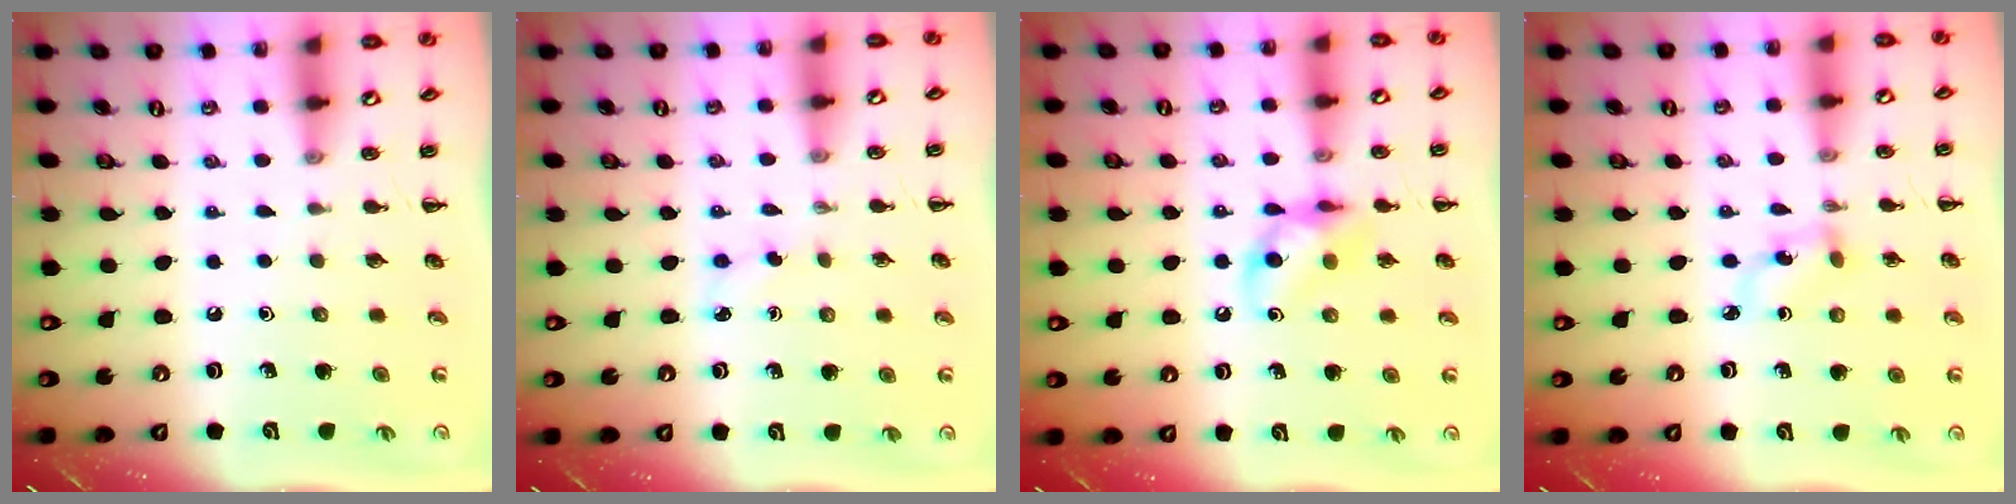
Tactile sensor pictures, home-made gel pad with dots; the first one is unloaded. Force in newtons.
{"total": 2.8, "press": 2.7, "slide": 0.8}
{"total": 11.0, "press": 10.9, "slide": 1.4}
{"total": 3.5, "press": 3.3, "slide": 1.0}